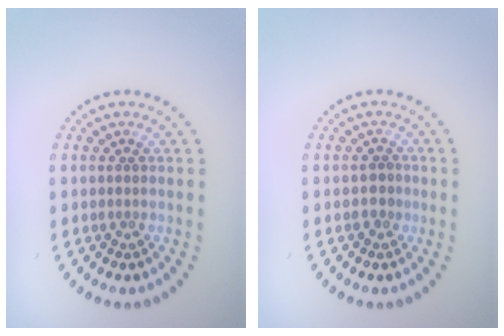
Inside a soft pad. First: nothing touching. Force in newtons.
{"total": 1.2, "press": 1.1, "slide": 0.4}